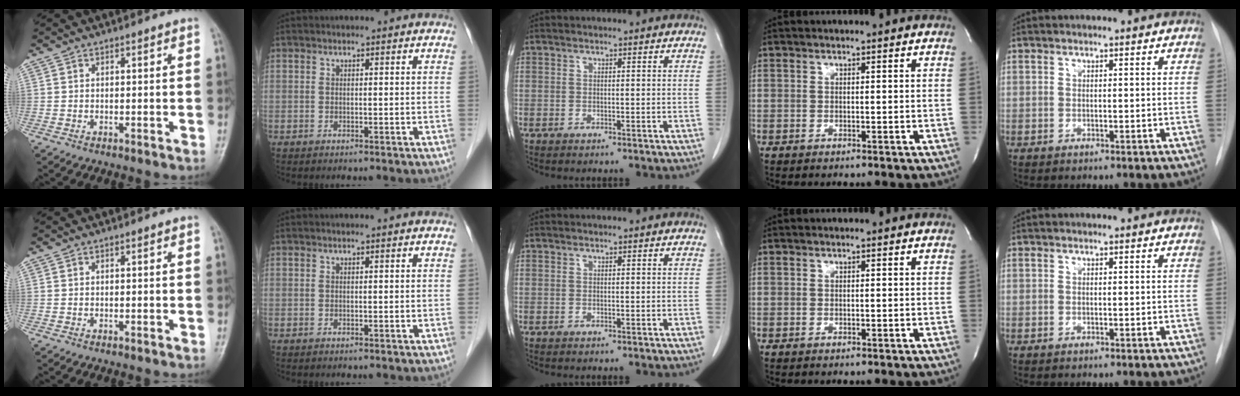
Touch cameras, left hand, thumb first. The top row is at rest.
{}